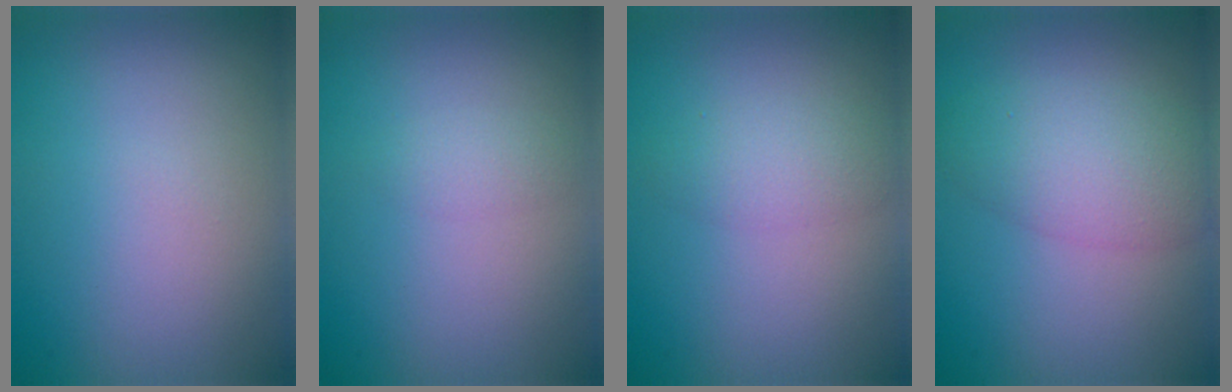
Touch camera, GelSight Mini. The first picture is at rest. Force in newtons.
{"total": 1.2, "press": 1.2, "slide": 0.0}
{"total": 2.4, "press": 2.4, "slide": 0.0}
{"total": 4.8, "press": 4.8, "slide": 0.2}